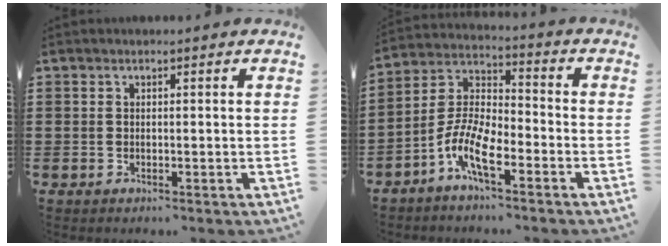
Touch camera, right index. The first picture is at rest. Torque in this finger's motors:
{"motor_torque": [2.14, 0.00, 0.26, 0.21]}